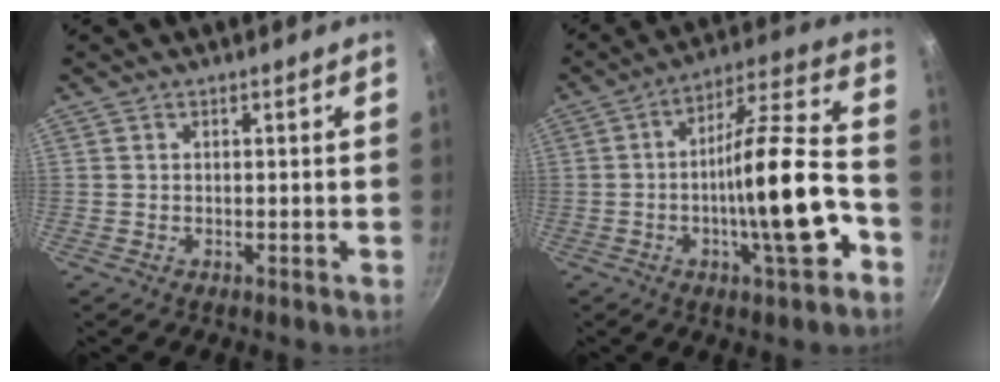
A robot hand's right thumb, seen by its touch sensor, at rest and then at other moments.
{"total": 18.1, "force": [-5.8, 4.4, 16.5], "torque": [-0.238, 0.045, -0.098]}